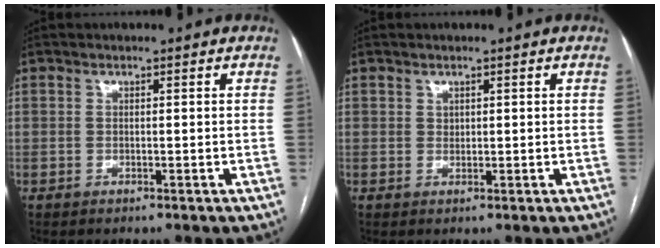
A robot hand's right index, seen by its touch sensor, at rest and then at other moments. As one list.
[{"total": 0.7, "force": [0.4, 0.6, 0.1], "torque": [0.006, -0.001, 0.006]}]